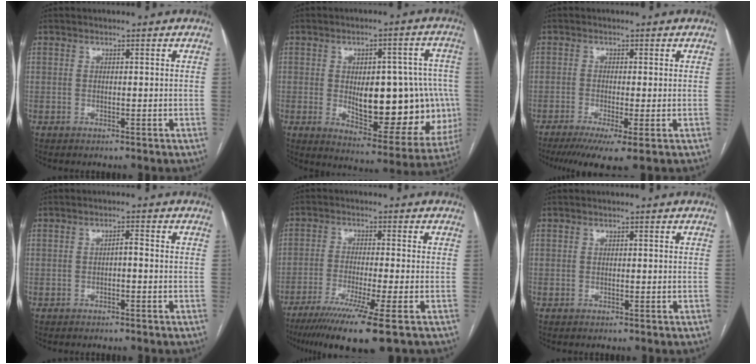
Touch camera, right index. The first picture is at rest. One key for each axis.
{"total": 19.6, "fx": -1.7, "fy": 8.1, "fz": 17.8, "tx": -0.198, "ty": 0.021, "tz": 0.007}
{"total": 6.6, "fx": -3.8, "fy": 0.5, "fz": 5.4, "tx": -0.082, "ty": -0.016, "tz": -0.064}
{"total": 1.3, "fx": -0.4, "fy": 0.3, "fz": 1.2, "tx": -0.016, "ty": 0.004, "tz": -0.007}
{"total": 11.6, "fx": -7.6, "fy": -0.9, "fz": 8.7, "tx": -0.146, "ty": -0.034, "tz": -0.121}
{"total": 0.0}